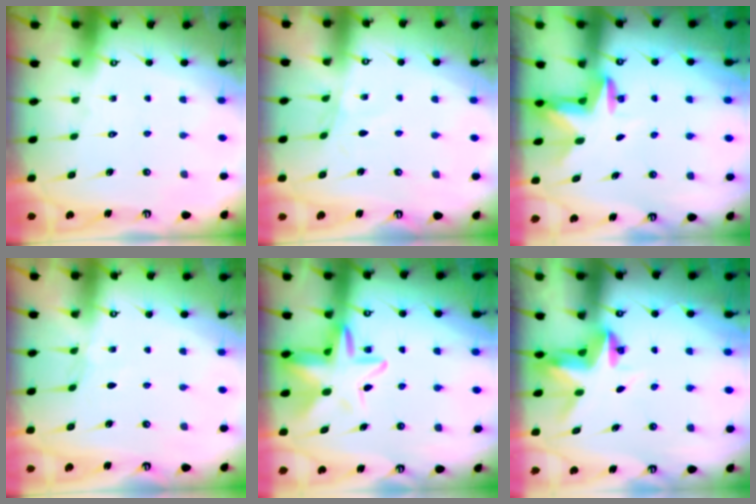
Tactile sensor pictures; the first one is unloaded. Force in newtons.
{"total": 2.3, "press": 2.3, "slide": 0.4}
{"total": 3.1, "press": 3.0, "slide": 0.8}
{"total": 2.8, "press": 2.8, "slide": 0.4}
{"total": 12.6, "press": 12.5, "slide": 1.5}
{"total": 3.3, "press": 3.3, "slide": 0.2}